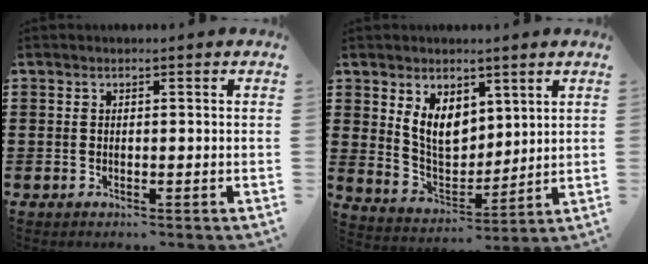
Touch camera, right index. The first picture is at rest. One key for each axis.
{"total": 6.9, "fx": 3.7, "fy": 4.6, "fz": 3.6, "tx": -0.081, "ty": -0.005, "tz": 0.069}